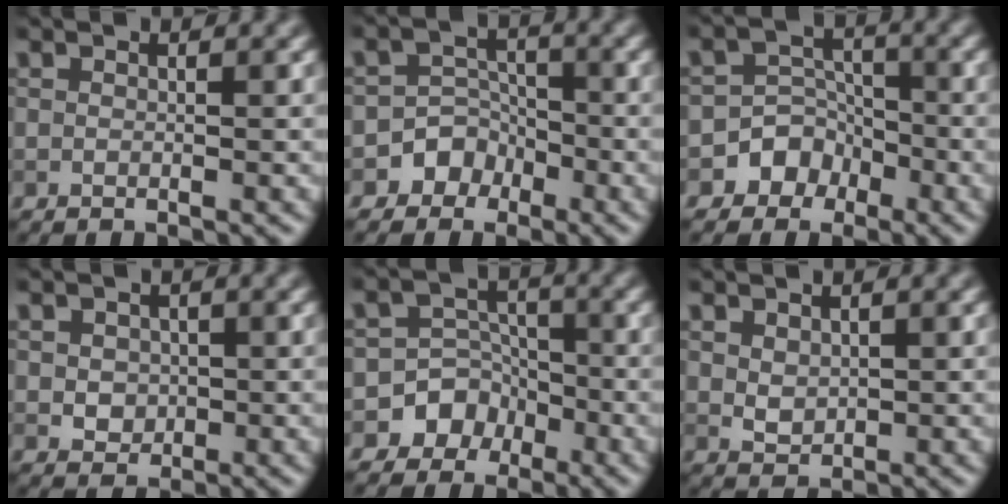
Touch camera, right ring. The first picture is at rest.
{"total": 3.9, "force": [-2.2, 3.1, 0.2], "torque": [0.040, 0.012, -0.051]}
{"total": 4.7, "force": [-2.5, 3.9, 0.4], "torque": [0.033, 0.008, -0.063]}
{"total": 1.9, "force": [0.1, 1.7, 0.9], "torque": [-0.016, -0.002, 0.005]}
{"total": 6.0, "force": [-3.2, 5.1, 0.4], "torque": [0.032, 0.002, -0.077]}
{"total": 1.6, "force": [0.6, 1.2, 0.9], "torque": [-0.018, -0.004, 0.017]}